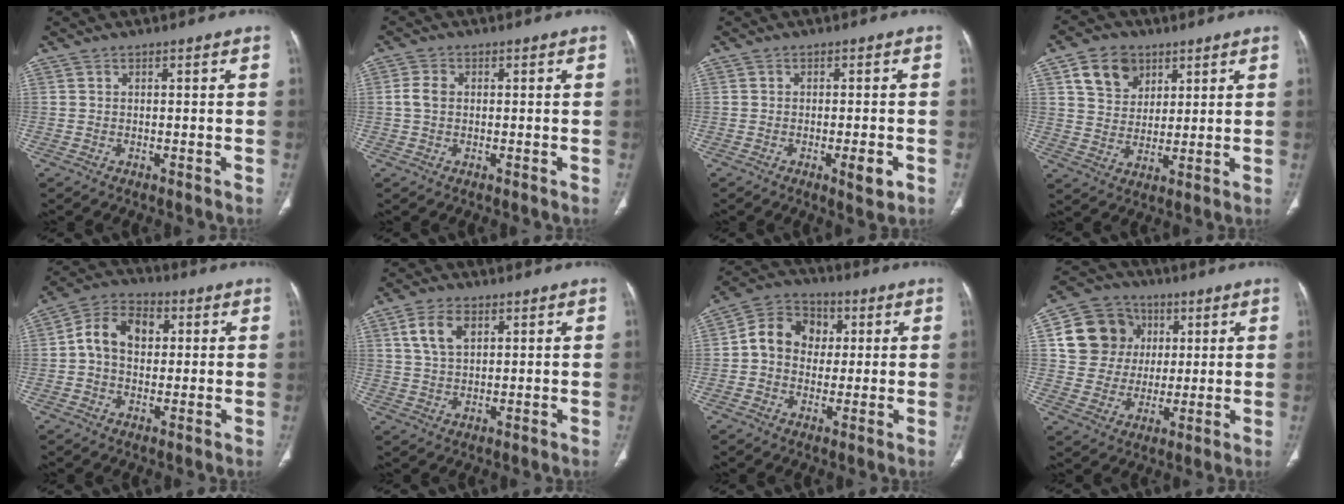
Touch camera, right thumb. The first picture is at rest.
{"total": 2.8, "force": [0.1, 2.0, 1.9], "torque": [-0.044, 0.005, -0.001]}
{"total": 3.7, "force": [-1.4, 0.9, 3.3], "torque": [-0.044, -0.002, -0.017]}
{"total": 9.2, "force": [4.5, 6.9, 4.0], "torque": [-0.045, -0.018, 0.085]}
{"total": 9.8, "force": [1.4, 7.1, 6.7], "torque": [-0.100, 0.022, 0.017]}
{"total": 6.4, "force": [2.7, 3.8, 4.5], "torque": [-0.081, -0.006, 0.054]}
{"total": 10.4, "force": [1.3, 8.7, 5.6], "torque": [-0.066, 0.019, 0.009]}
{"total": 13.8, "force": [3.5, 12.5, 4.7], "torque": [-0.058, 0.009, 0.064]}